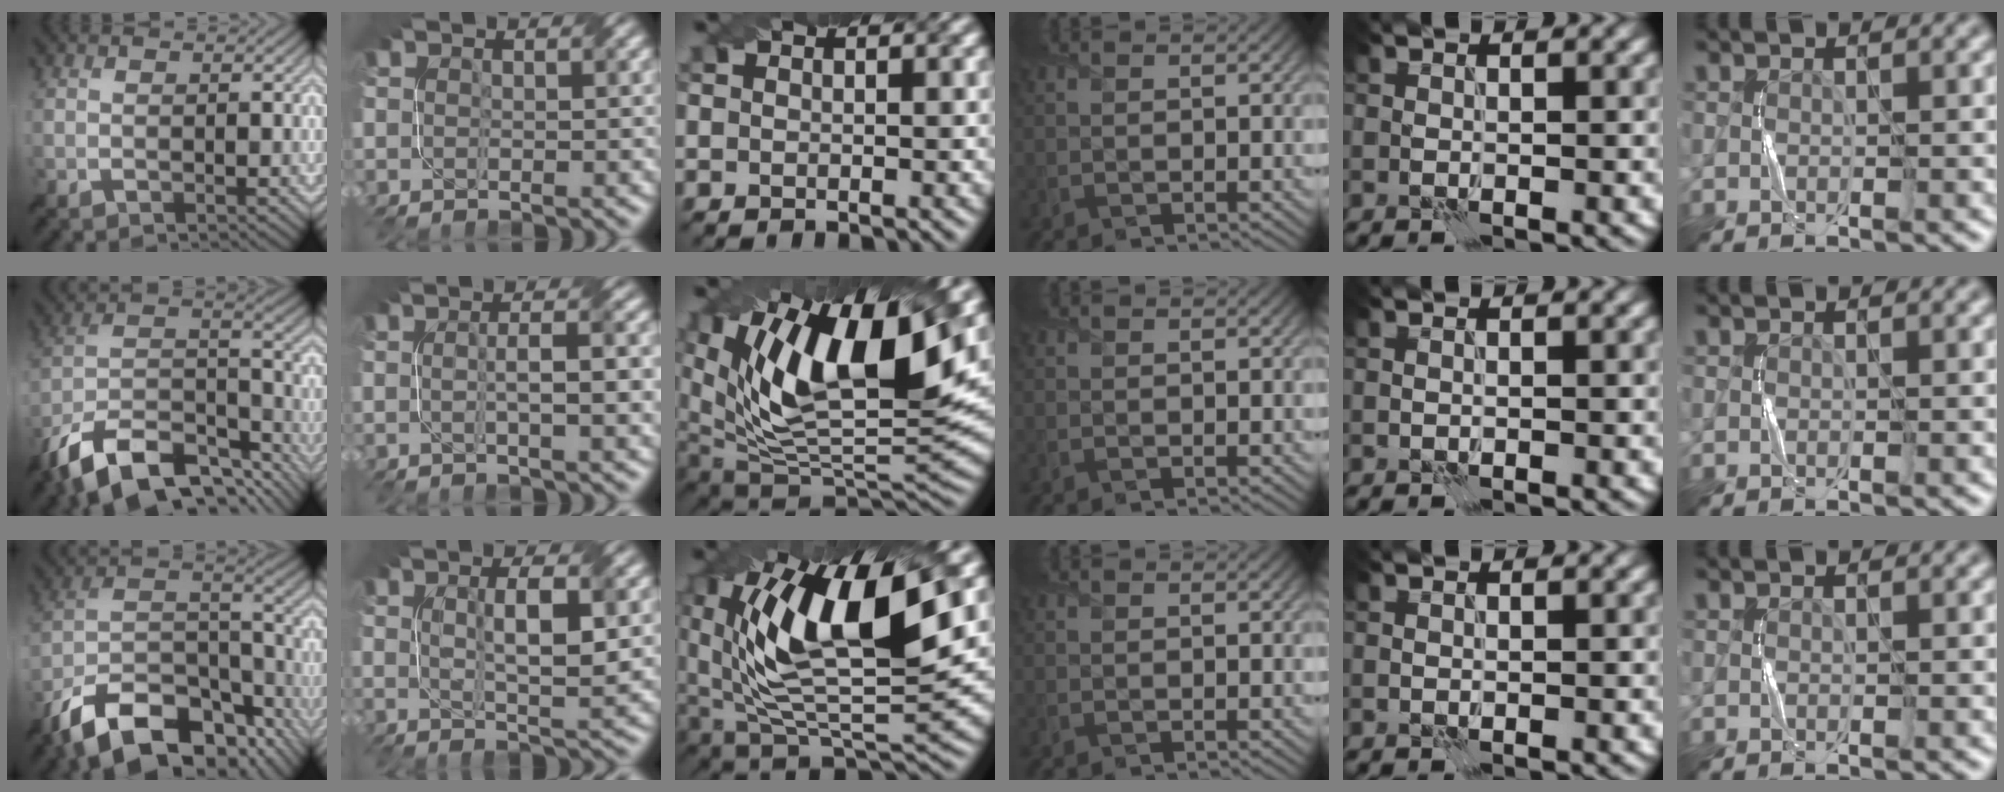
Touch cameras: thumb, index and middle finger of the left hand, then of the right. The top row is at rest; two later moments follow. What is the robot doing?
{"motion": "twist", "object": "screw"}